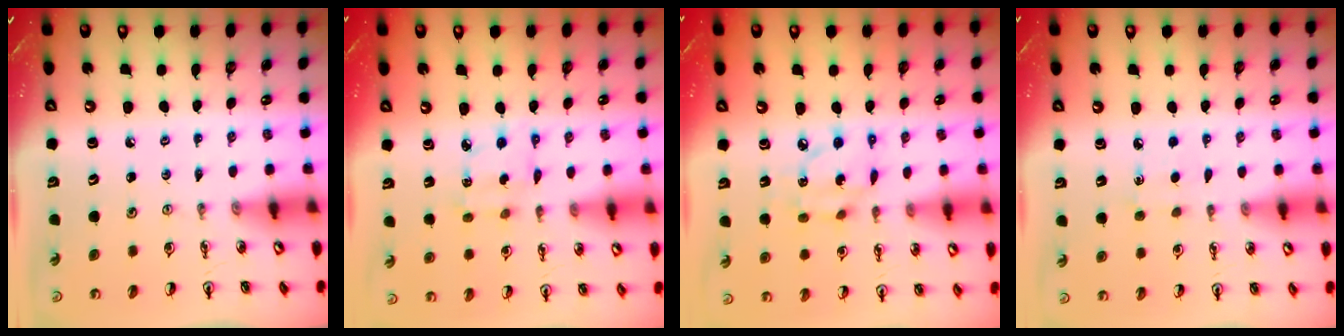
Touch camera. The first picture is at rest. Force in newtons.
{"total": 3.8, "press": 3.8, "slide": 0.2}
{"total": 9.5, "press": 9.5, "slide": 0.6}
{"total": 5.1, "press": 5.1, "slide": 0.5}